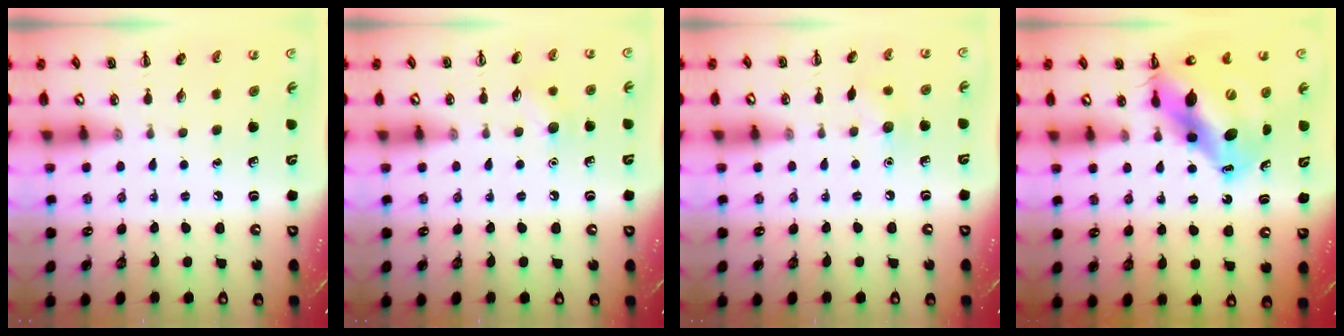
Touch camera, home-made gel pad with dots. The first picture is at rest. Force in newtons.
{"total": 6.5, "press": 6.3, "slide": 1.6}
{"total": 7.1, "press": 6.9, "slide": 1.5}
{"total": 14.1, "press": 13.5, "slide": 4.1}